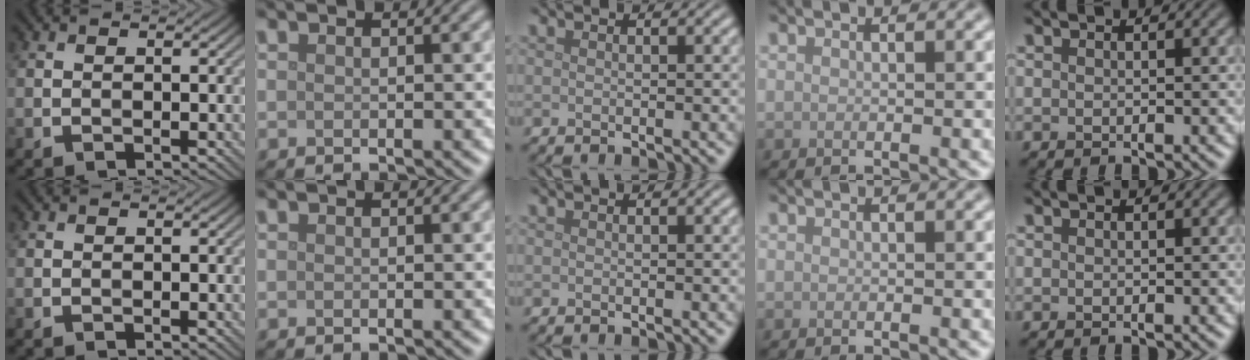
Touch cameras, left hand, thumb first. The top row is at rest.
{}